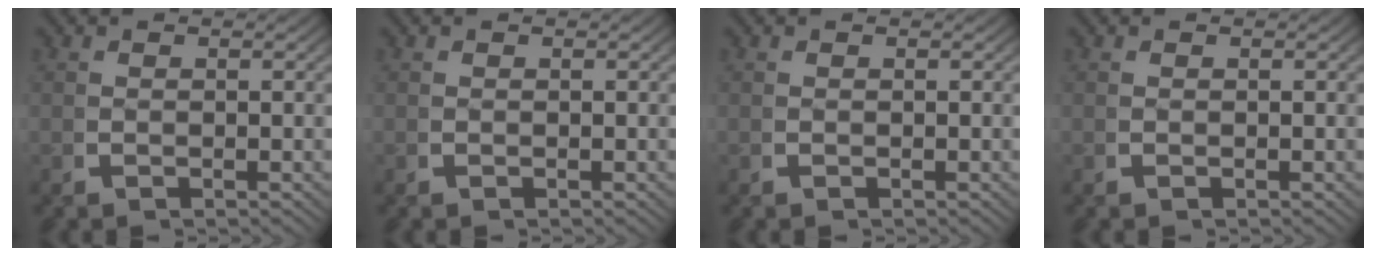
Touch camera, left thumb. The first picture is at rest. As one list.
[{"total": 0.0}, {"total": 0.0}, {"total": 0.0}]